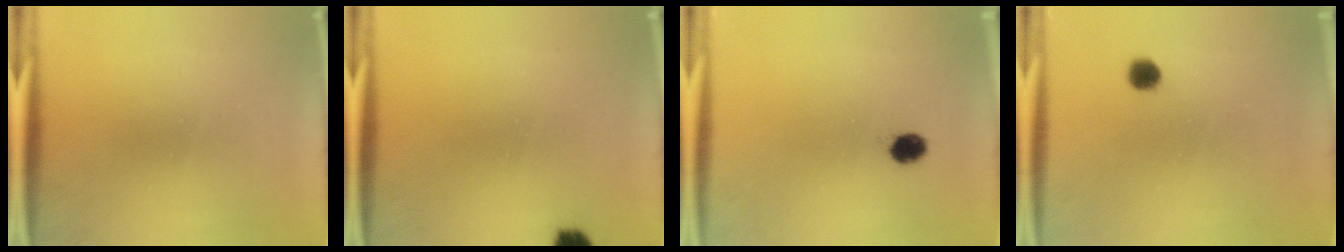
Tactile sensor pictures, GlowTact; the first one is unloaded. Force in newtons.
{"total": 3.8}
{"total": 2.9}
{"total": 2.2}